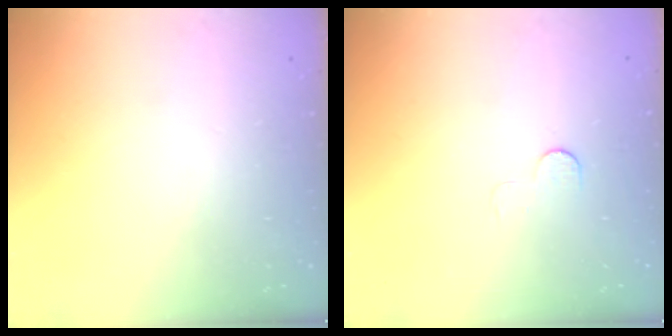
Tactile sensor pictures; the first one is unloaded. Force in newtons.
{"total": 4.2, "press": 4.2, "slide": 0.3}